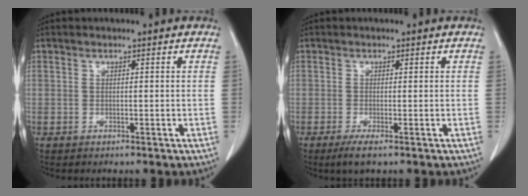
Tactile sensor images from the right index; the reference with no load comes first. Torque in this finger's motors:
{"motor_torque": [0.20, -0.26, 0.26, 0.06]}